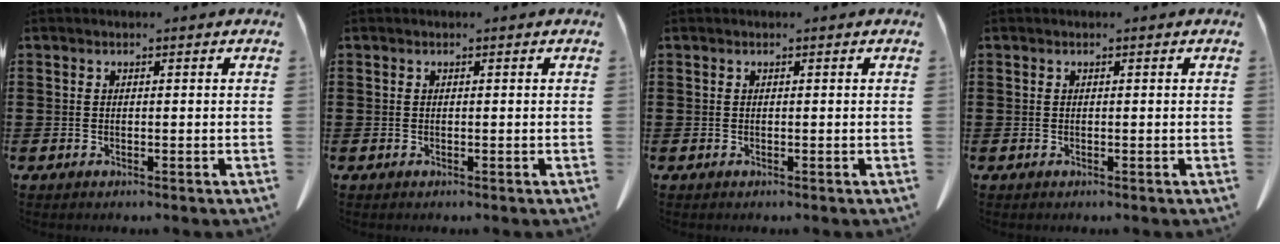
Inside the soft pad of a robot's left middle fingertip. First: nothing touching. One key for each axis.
{"total": 0.0}
{"total": 0.0}
{"total": 0.0}